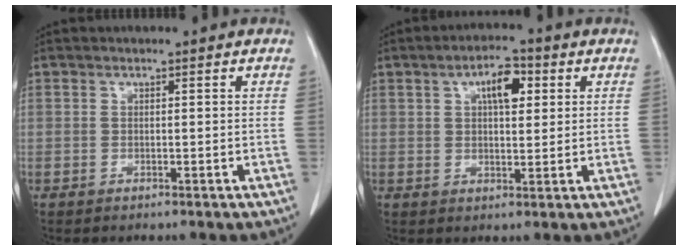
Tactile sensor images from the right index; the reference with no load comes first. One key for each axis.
{"total": 6.7, "fx": 2.3, "fy": 2.9, "fz": 5.6, "tx": -0.098, "ty": 0.015, "tz": 0.040}